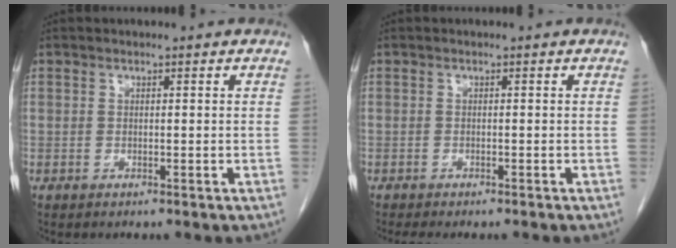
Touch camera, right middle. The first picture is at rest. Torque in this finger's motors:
{"motor_torque": [0.40, -0.26, 0.02, 0.03]}